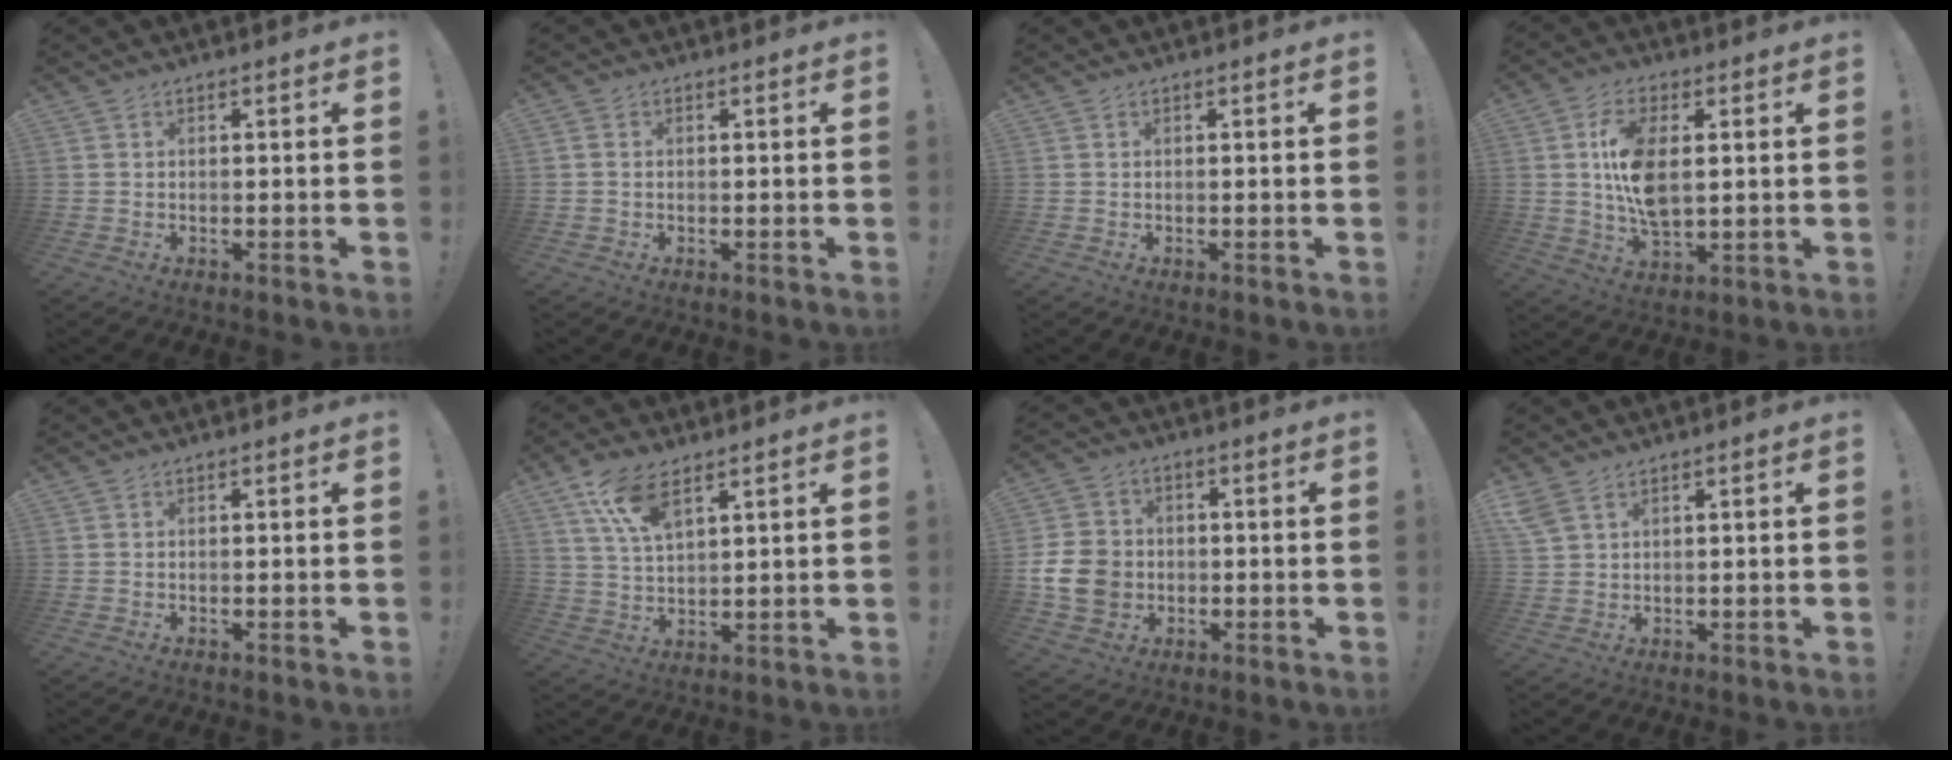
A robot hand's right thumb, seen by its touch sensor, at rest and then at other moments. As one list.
[{"total": 1.2, "force": [-0.1, 1.0, 0.6], "torque": [-0.020, 0.008, 0.000]}, {"total": 0.0}, {"total": 12.2, "force": [2.0, 6.6, 10.1], "torque": [-0.180, -0.008, 0.034]}, {"total": 0.0}, {"total": 9.8, "force": [6.4, 4.2, 6.1], "torque": [-0.115, -0.021, 0.120]}, {"total": 12.1, "force": [-2.5, 10.1, 6.3], "torque": [-0.114, 0.023, -0.040]}, {"total": 4.3, "force": [2.6, 2.3, 2.5], "torque": [-0.046, -0.007, 0.055]}]